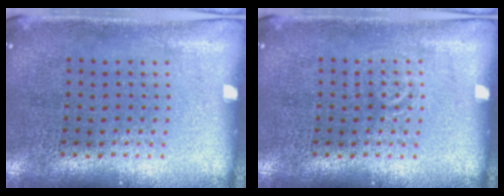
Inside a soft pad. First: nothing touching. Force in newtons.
{"total": 0.8, "press": 0.7, "slide": 0.2}